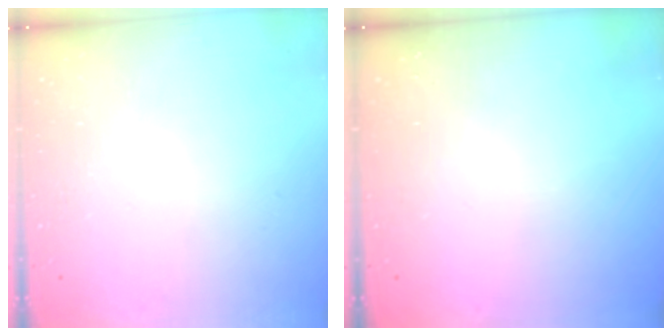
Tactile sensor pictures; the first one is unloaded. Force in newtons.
{"total": 0.0}